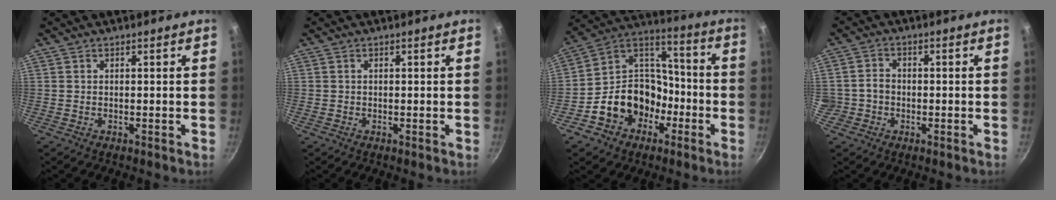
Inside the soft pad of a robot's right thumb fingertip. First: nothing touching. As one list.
[{"total": 0.0}, {"total": 16.5, "force": [-6.6, 13.1, 7.6], "torque": [-0.090, 0.075, -0.113]}, {"total": 3.5, "force": [-1.0, 3.1, 1.3], "torque": [-0.001, 0.016, -0.020]}]